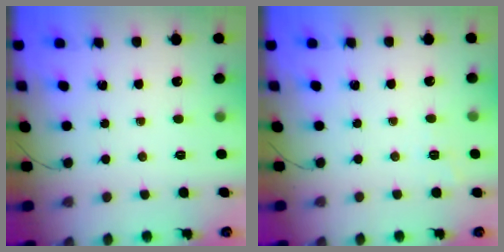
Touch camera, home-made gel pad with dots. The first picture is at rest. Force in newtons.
{"total": 1.8, "press": 1.1, "slide": 1.4}